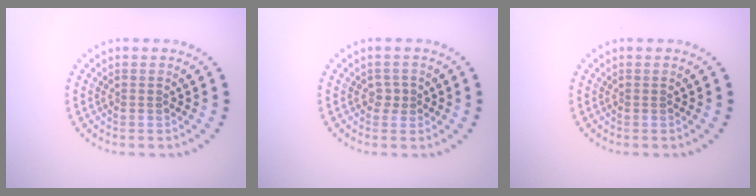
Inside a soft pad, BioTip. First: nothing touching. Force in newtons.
{"total": 1.1, "press": 1.0, "slide": 0.5}
{"total": 0.0}